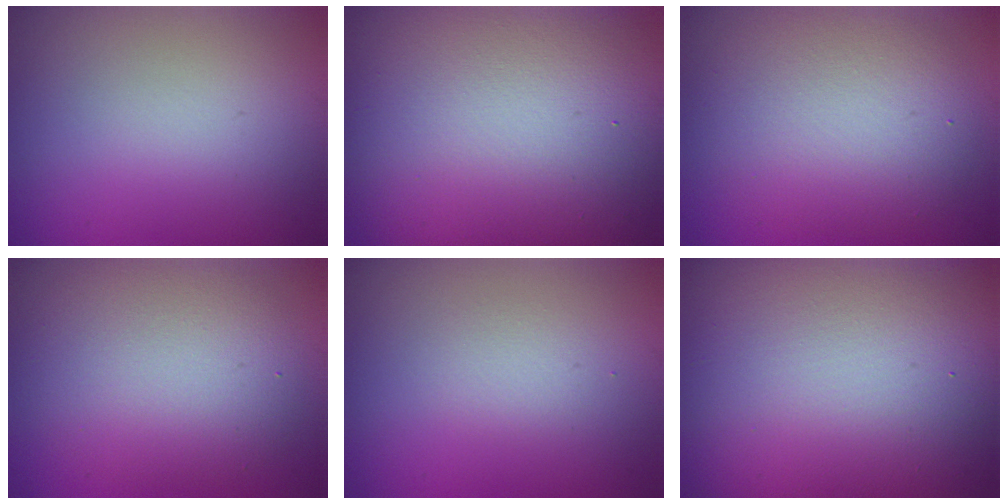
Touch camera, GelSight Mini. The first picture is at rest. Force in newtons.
{"total": 16.9, "press": 16.9, "slide": 1.0}
{"total": 6.0, "press": 6.0, "slide": 0.3}
{"total": 6.0, "press": 6.0, "slide": 0.4}
{"total": 1.1, "press": 1.1, "slide": 0.1}
{"total": 22.3, "press": 22.3, "slide": 0.7}